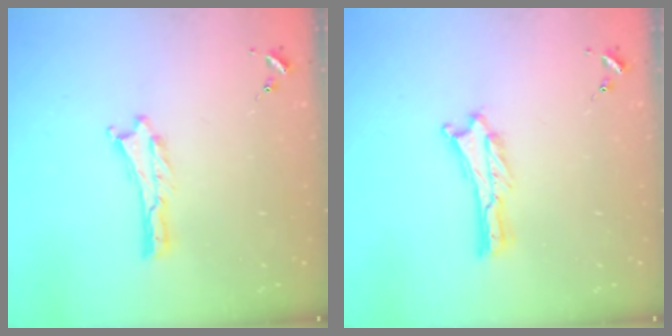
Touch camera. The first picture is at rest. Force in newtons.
{"total": 0.0}